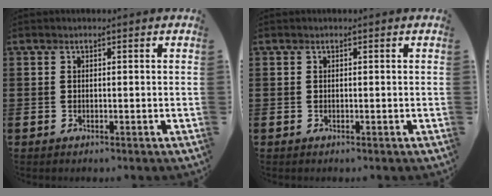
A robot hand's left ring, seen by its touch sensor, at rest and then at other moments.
{"total": 0.0}